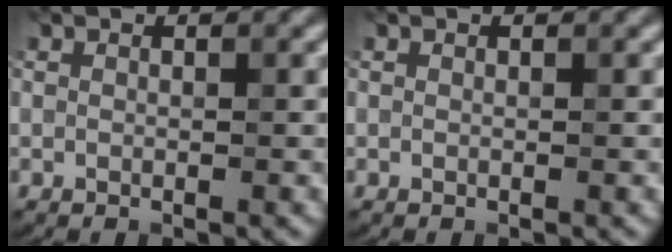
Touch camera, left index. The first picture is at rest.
{"total": 0.0}